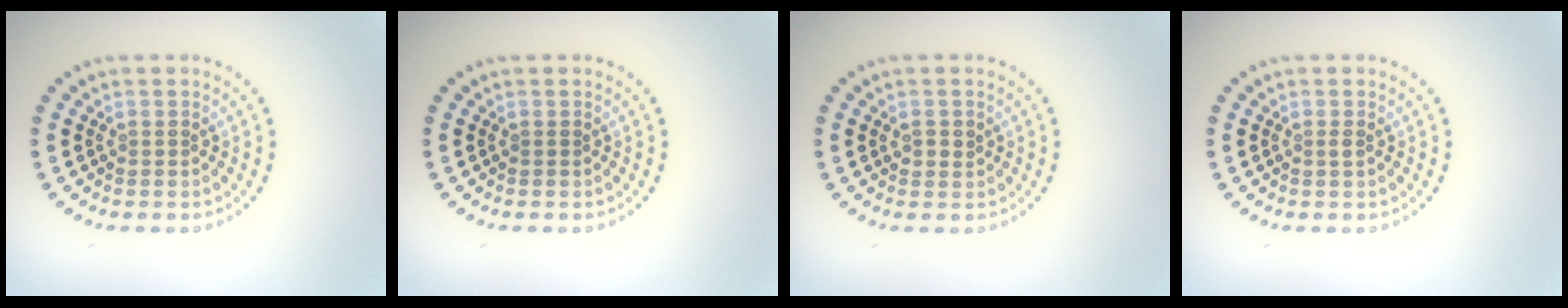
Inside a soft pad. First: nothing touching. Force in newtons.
{"total": 0.0}
{"total": 1.2, "press": 1.1, "slide": 0.5}
{"total": 0.5, "press": 0.3, "slide": 0.4}